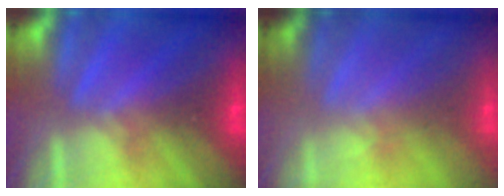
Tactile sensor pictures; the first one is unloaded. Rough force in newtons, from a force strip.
{"total": 1.5}